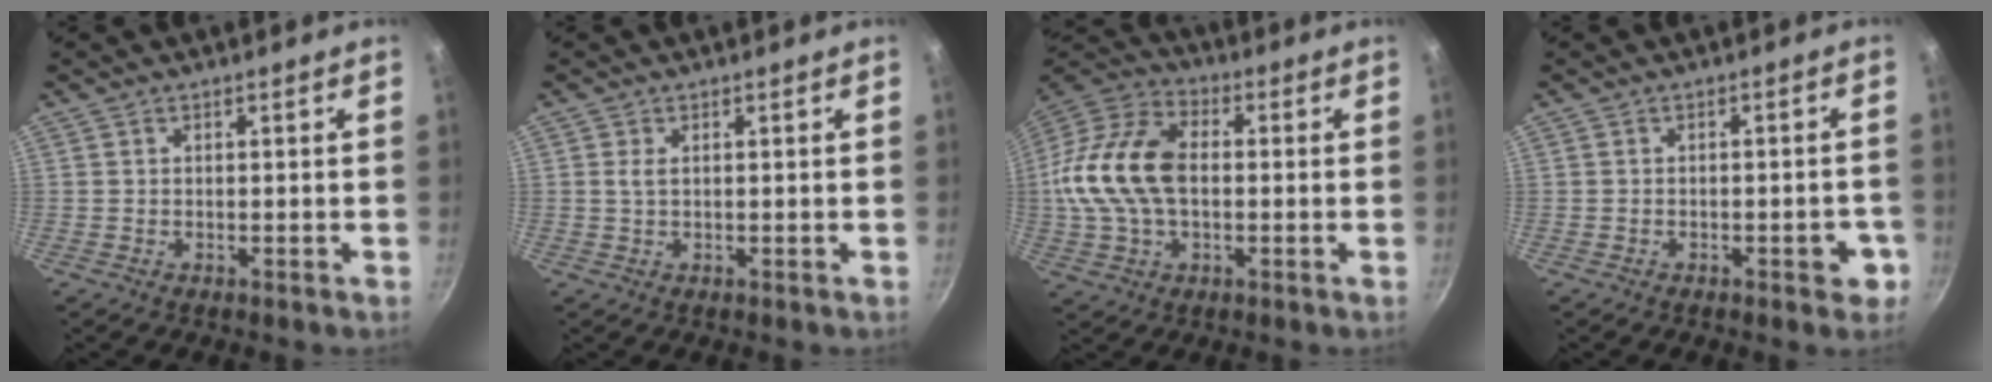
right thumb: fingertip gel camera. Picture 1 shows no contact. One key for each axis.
{"total": 1.4, "fx": 0.3, "fy": 0.8, "fz": 1.1, "tx": -0.022, "ty": 0.000, "tz": 0.004}
{"total": 18.1, "fx": 0.2, "fy": 11.7, "fz": 13.7, "tx": -0.260, "ty": 0.034, "tz": -0.009}
{"total": 4.3, "fx": -1.8, "fy": 1.9, "fz": 3.4, "tx": -0.027, "ty": 0.013, "tz": -0.024}